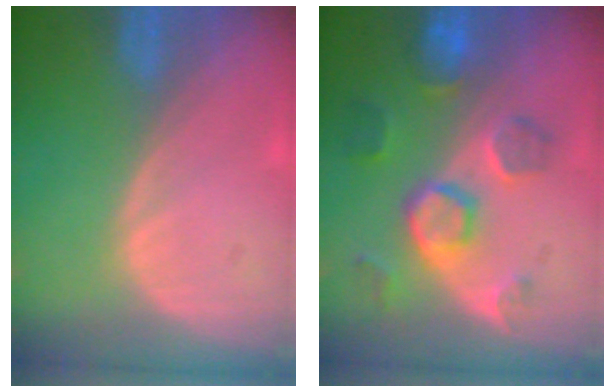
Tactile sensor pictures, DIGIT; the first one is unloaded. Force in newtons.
{"total": 8.7, "press": 7.9, "slide": 3.7}